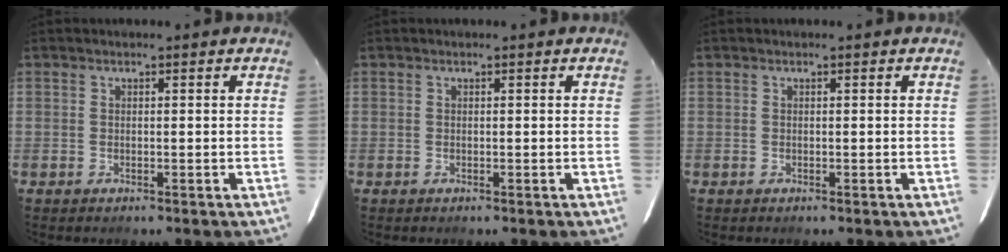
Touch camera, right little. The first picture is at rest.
{"total": 0.0}
{"total": 0.0}